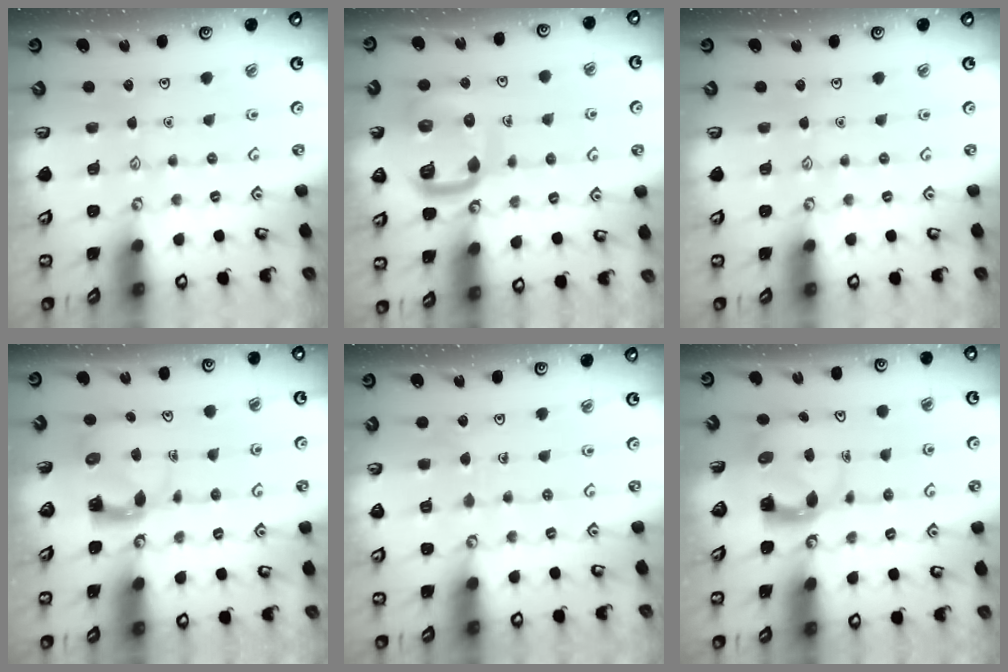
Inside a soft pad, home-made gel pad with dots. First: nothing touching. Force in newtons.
{"total": 13.4, "press": 13.4, "slide": 1.5}
{"total": 0.0}
{"total": 3.5, "press": 3.5, "slide": 0.4}
{"total": 4.3, "press": 4.2, "slide": 0.4}
{"total": 3.6, "press": 3.6, "slide": 0.6}